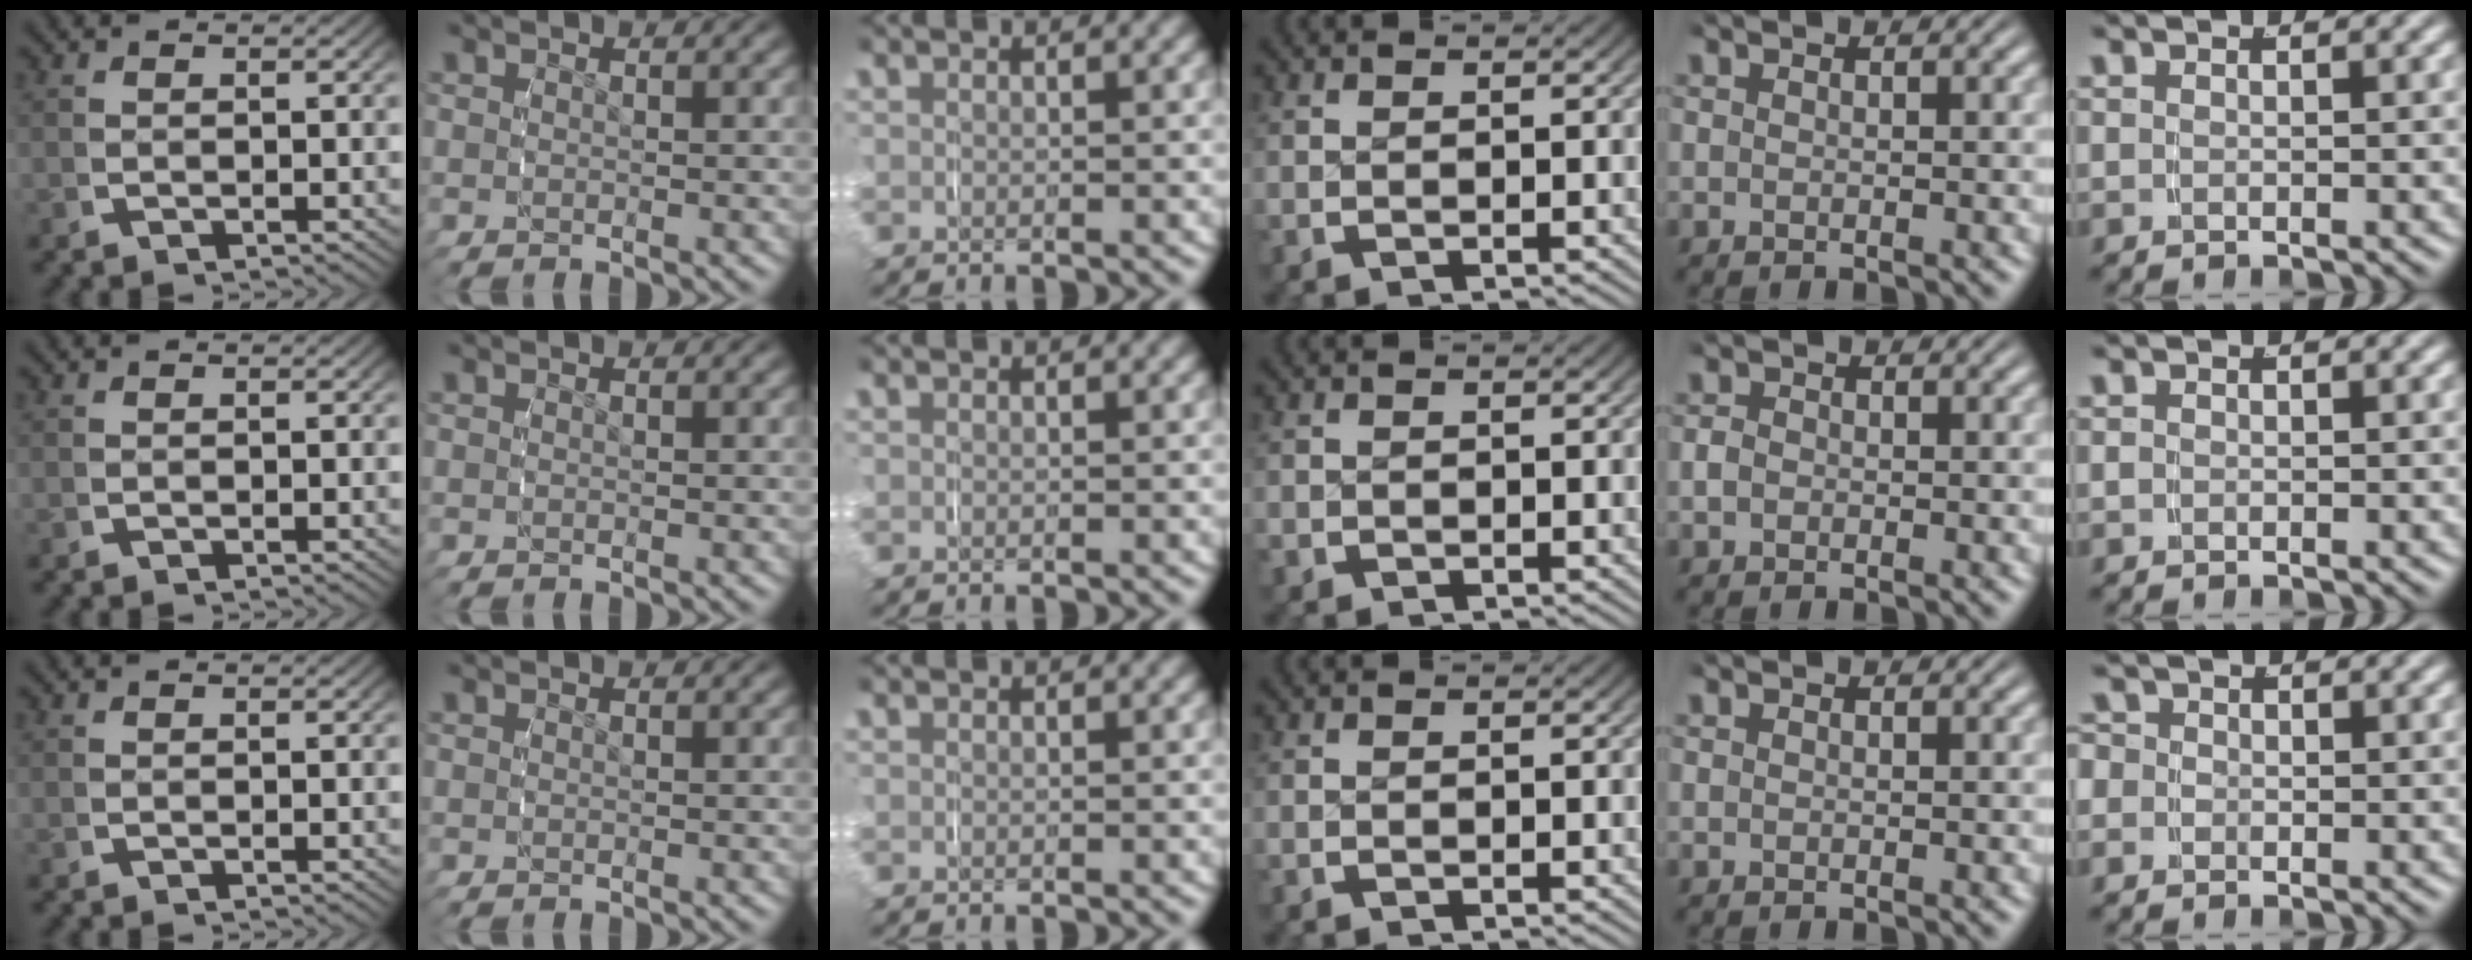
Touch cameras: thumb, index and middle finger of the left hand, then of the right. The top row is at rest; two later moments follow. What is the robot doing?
{"motion": "grasp_and_lifting", "object": "paper towel"}